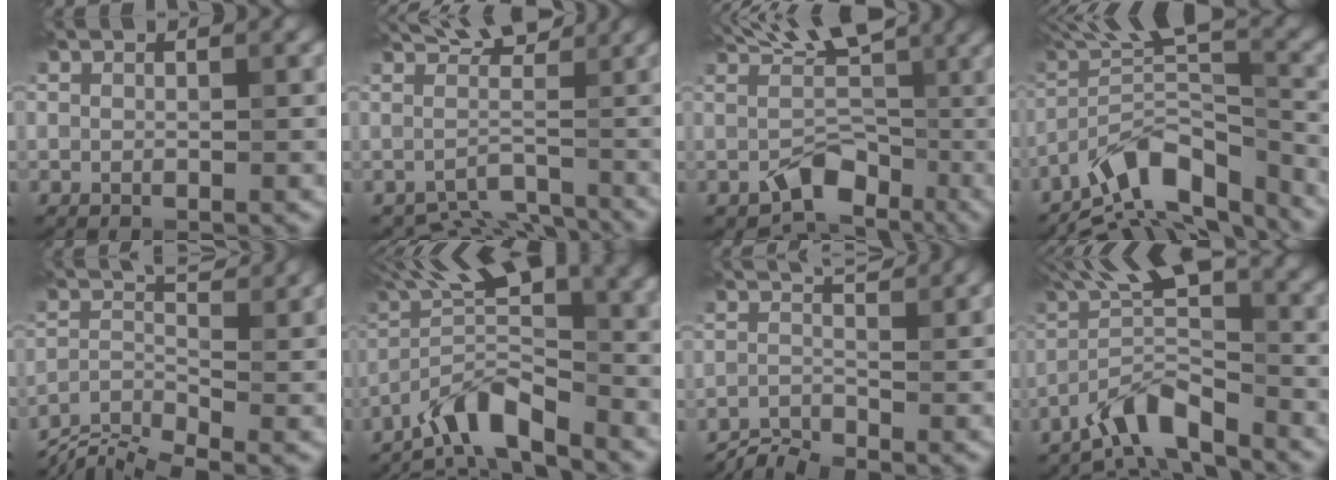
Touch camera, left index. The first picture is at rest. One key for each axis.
{"total": 3.7, "fx": -0.3, "fy": 2.5, "fz": 2.7, "tx": -0.026, "ty": -0.015, "tz": -0.002}
{"total": 5.7, "fx": -0.2, "fy": 4.1, "fz": 3.9, "tx": -0.042, "ty": -0.008, "tz": -0.007}
{"total": 10.5, "fx": -7.5, "fy": 3.3, "fz": 6.6, "tx": -0.099, "ty": 0.020, "tz": -0.147}
{"total": 4.9, "fx": -3.4, "fy": 1.5, "fz": 3.1, "tx": -0.061, "ty": -0.003, "tz": -0.079}
{"total": 8.3, "fx": -5.1, "fy": 1.8, "fz": 6.3, "tx": -0.105, "ty": 0.018, "tz": -0.107}
{"total": 2.0, "fx": -1.6, "fy": 0.3, "fz": 1.1, "tx": -0.025, "ty": 0.007, "tz": -0.039}
{"total": 6.6, "fx": -4.2, "fy": 1.5, "fz": 4.9, "tx": -0.085, "ty": 0.012, "tz": -0.088}